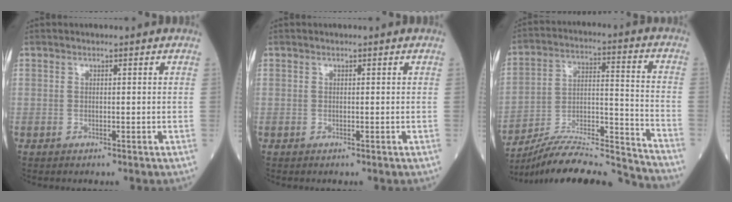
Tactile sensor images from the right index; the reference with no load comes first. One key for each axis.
{"total": 0.0}
{"total": 21.0, "fx": -20.1, "fy": 0.1, "fz": 6.1, "tx": -0.111, "ty": 0.012, "tz": -0.323}